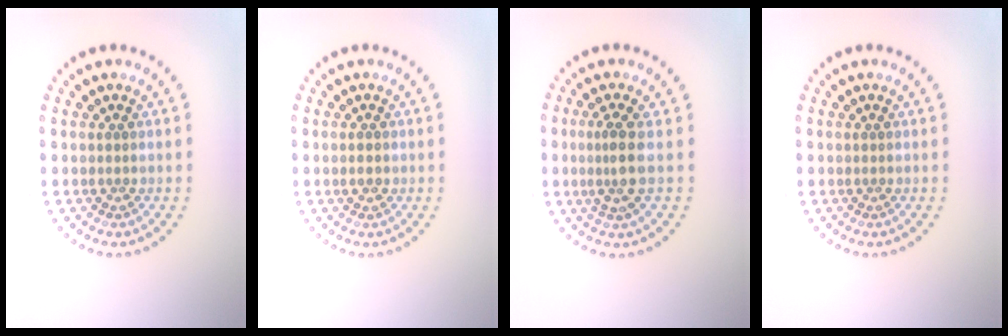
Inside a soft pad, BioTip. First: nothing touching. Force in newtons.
{"total": 1.2, "press": 1.2, "slide": 0.1}
{"total": 2.5, "press": 2.0, "slide": 1.6}
{"total": 0.0}